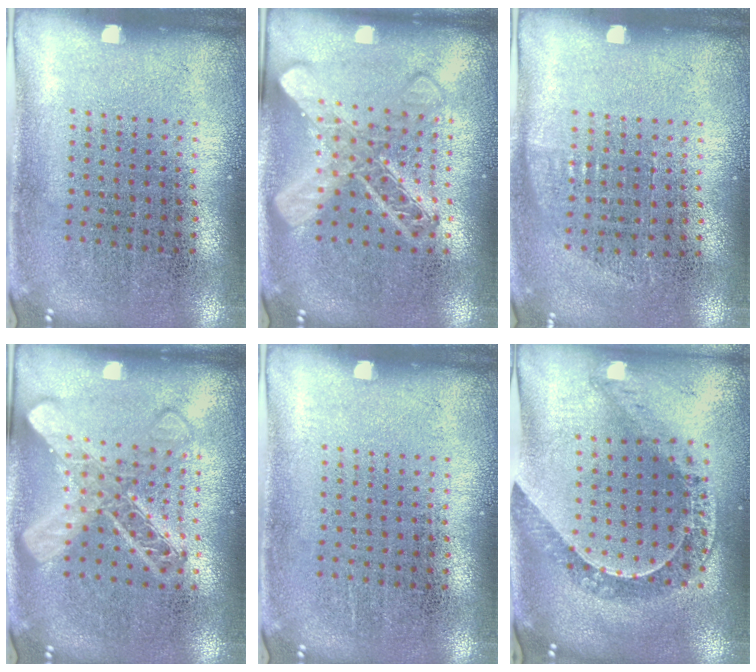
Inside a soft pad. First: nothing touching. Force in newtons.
{"total": 2.9, "press": 2.8, "slide": 0.5}
{"total": 0.6, "press": 0.5, "slide": 0.3}
{"total": 2.8, "press": 2.8, "slide": 0.5}
{"total": 0.0}
{"total": 1.1, "press": 1.1, "slide": 0.2}